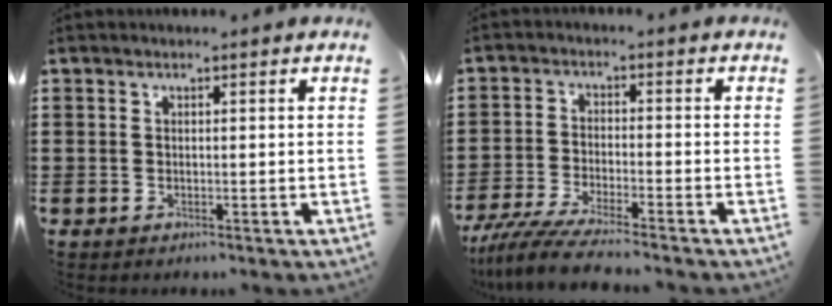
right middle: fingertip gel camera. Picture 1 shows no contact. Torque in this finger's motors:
{"motor_torque": [0.68, -0.06, 0.51, 0.11]}